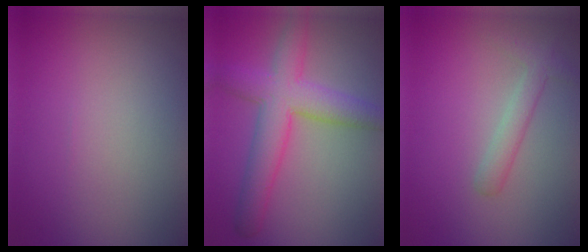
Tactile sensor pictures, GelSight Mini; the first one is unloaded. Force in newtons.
{"total": 6.1, "press": 6.1, "slide": 0.2}
{"total": 2.0, "press": 2.0, "slide": 0.0}